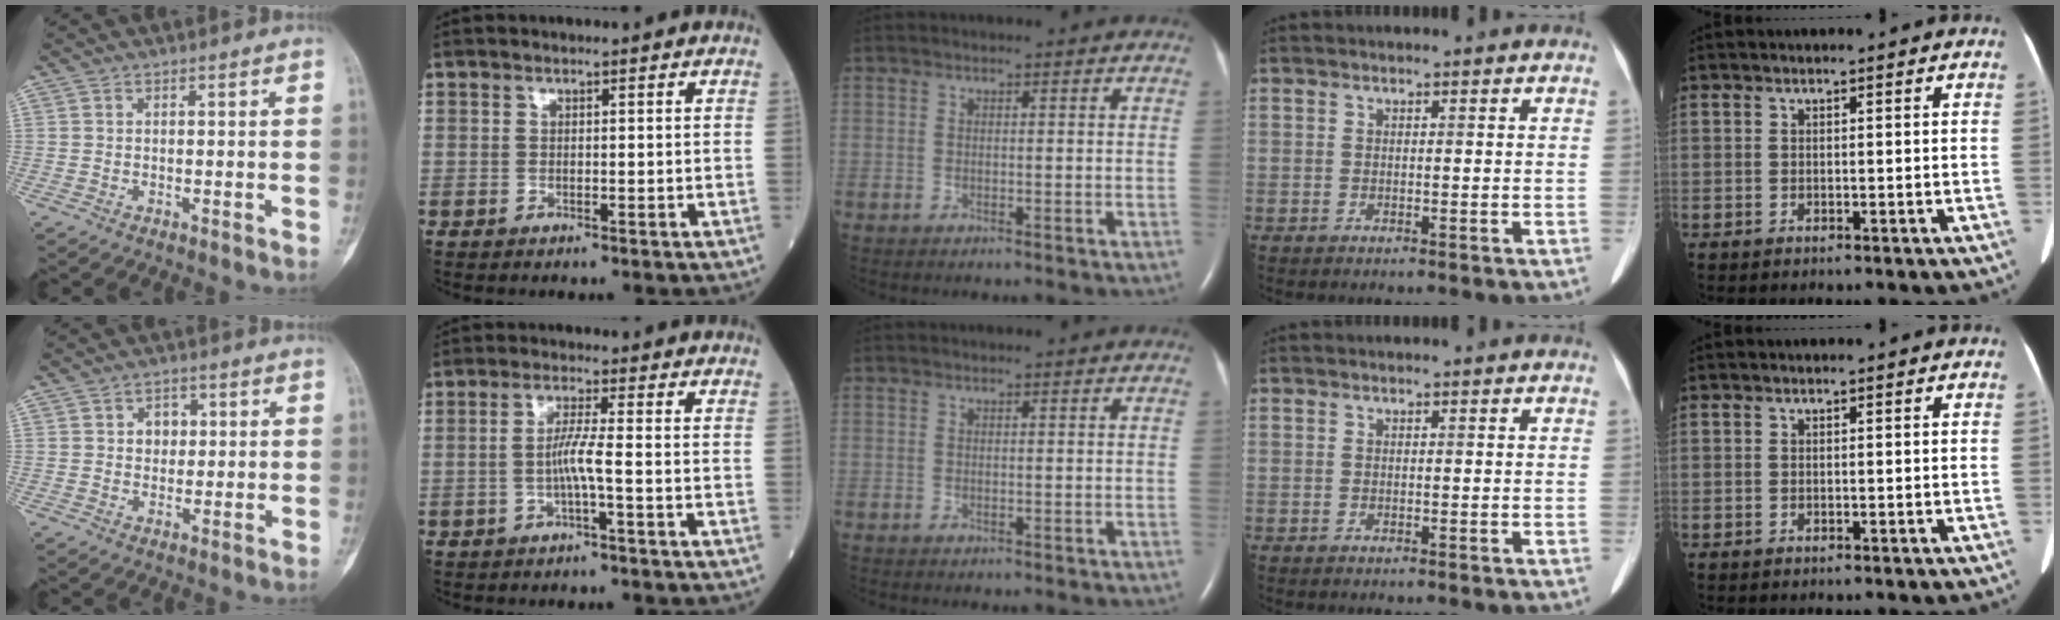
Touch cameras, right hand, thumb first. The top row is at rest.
{"thumb": {"total": 3.6, "force": [0.7, 2.9, 1.9], "torque": [-0.005, 0.003, 0.006]}, "index": {"total": 3.5, "force": [-1.1, -0.6, 3.3], "torque": [-0.065, 0.004, -0.021]}}